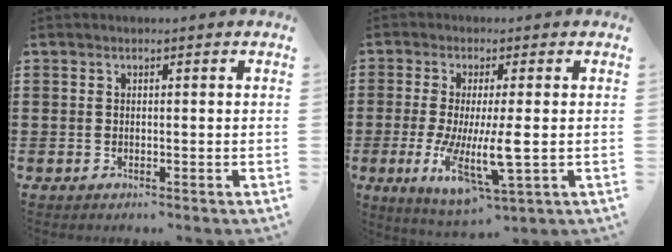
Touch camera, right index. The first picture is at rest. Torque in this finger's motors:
{"motor_torque": [2.14, 0.00, 0.42, 0.21]}